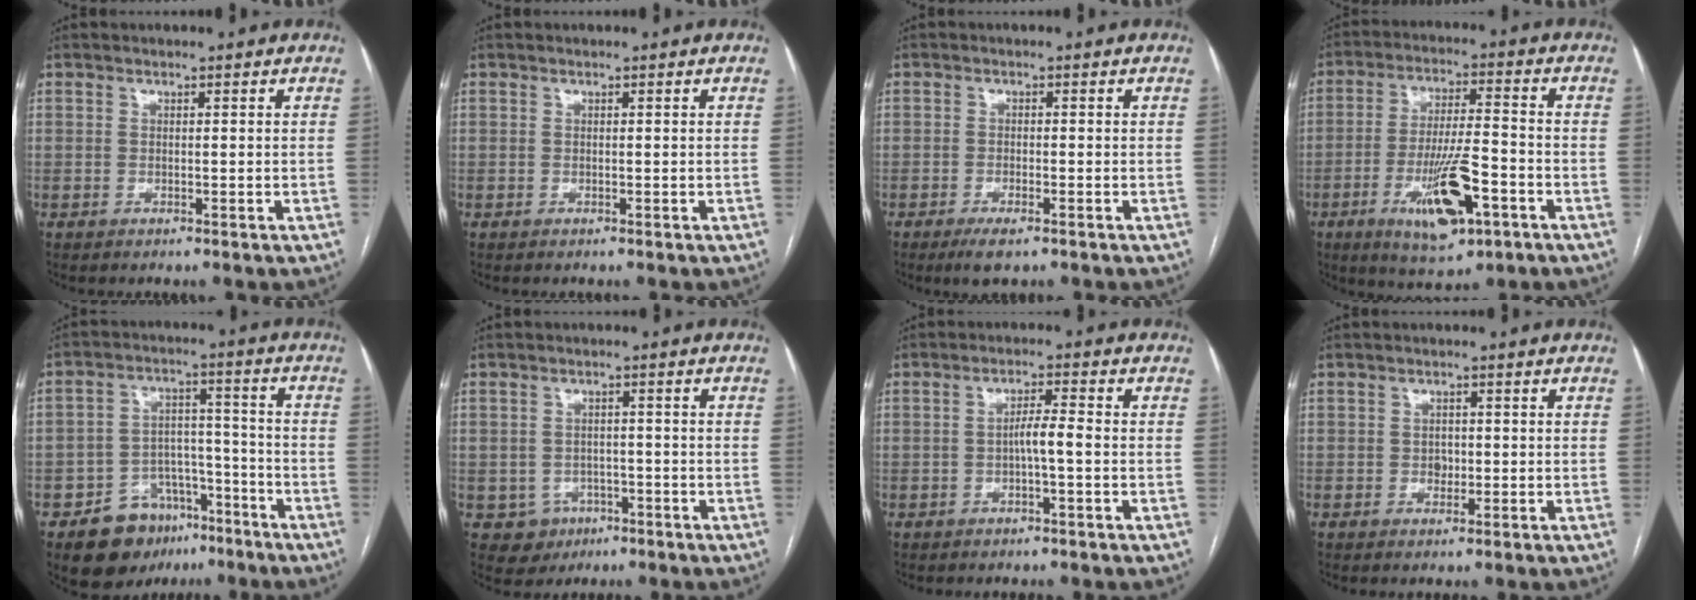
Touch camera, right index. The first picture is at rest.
{"total": 0.0}
{"total": 3.2, "force": [-2.1, 0.6, 2.3], "torque": [-0.043, -0.004, -0.034]}
{"total": 12.5, "force": [-5.3, 2.8, 11.0], "torque": [-0.200, -0.009, -0.082]}
{"total": 11.3, "force": [-7.1, 7.5, 4.6], "torque": [-0.067, 0.035, -0.104]}
{"total": 4.8, "force": [-1.9, 4.4, 0.5], "torque": [-0.001, 0.011, -0.022]}
{"total": 3.2, "force": [-0.7, 0.1, 3.1], "torque": [-0.051, 0.006, -0.012]}
{"total": 1.5, "force": [-0.2, 1.2, 0.9], "torque": [-0.012, 0.003, -0.003]}